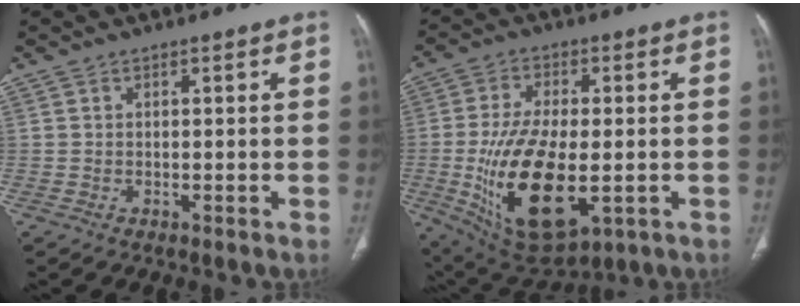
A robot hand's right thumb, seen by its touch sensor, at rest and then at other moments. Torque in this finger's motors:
{"motor_torque": [-0.17, 2.04, 1.67, 0.39, 0.68]}